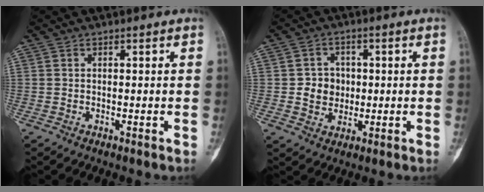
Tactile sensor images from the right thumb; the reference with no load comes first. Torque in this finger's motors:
{"motor_torque": [0.16, 0.04, 0.40, -0.18, -0.04]}